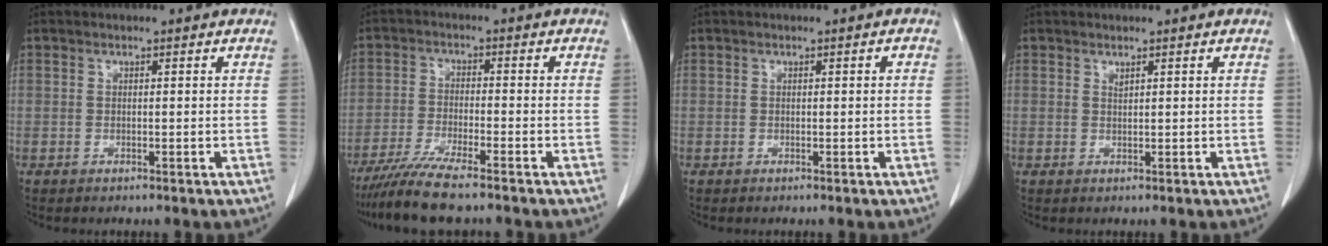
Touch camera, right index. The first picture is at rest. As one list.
[{"total": 7.4, "force": [-6.2, -0.2, 4.1], "torque": [-0.071, -0.024, -0.111]}, {"total": 0.5, "force": [0.0, 0.1, 0.5], "torque": [-0.007, 0.002, 0.000]}, {"total": 0.6, "force": [0.5, 0.1, 0.3], "torque": [-0.008, -0.004, 0.010]}]